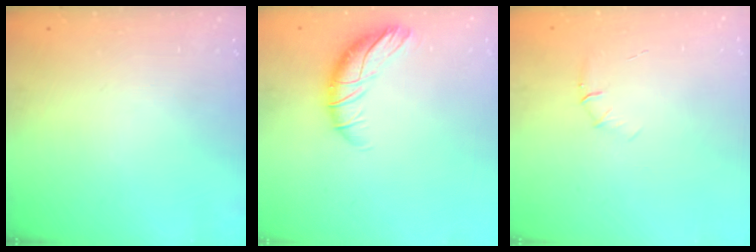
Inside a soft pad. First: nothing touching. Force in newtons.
{"total": 10.2, "press": 10.2, "slide": 1.0}
{"total": 5.2, "press": 4.9, "slide": 1.6}